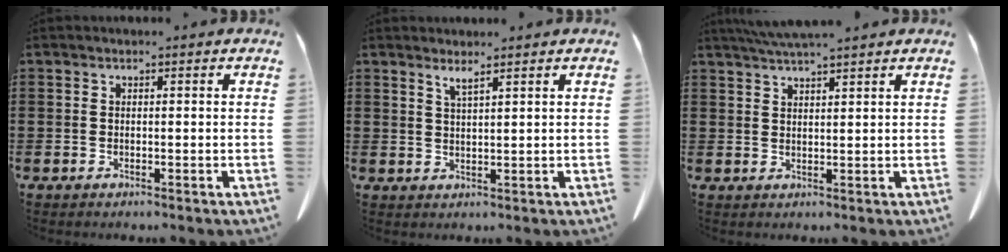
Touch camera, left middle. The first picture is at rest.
{"total": 1.9, "force": [1.6, -0.1, 1.0], "torque": [-0.023, 0.000, 0.030]}
{"total": 4.0, "force": [3.8, -0.1, 1.5], "torque": [-0.041, -0.009, 0.068]}